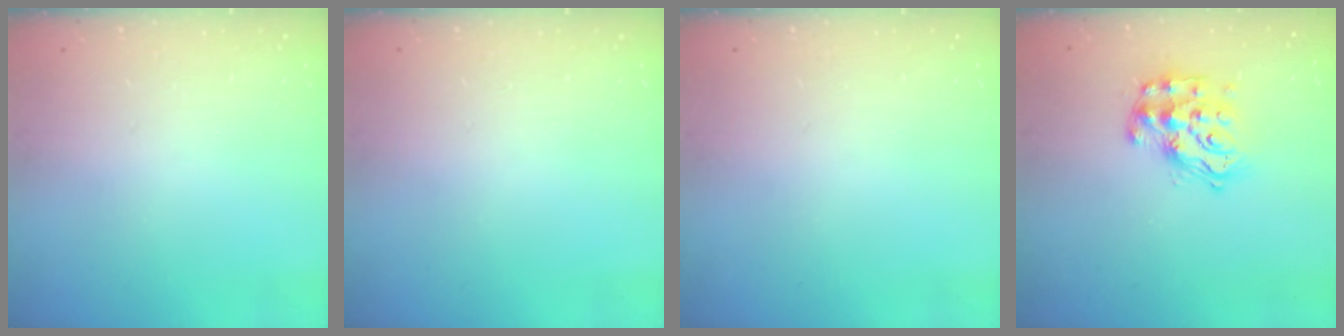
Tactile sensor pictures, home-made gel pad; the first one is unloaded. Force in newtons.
{"total": 0.0}
{"total": 0.0}
{"total": 13.9, "press": 13.8, "slide": 1.0}